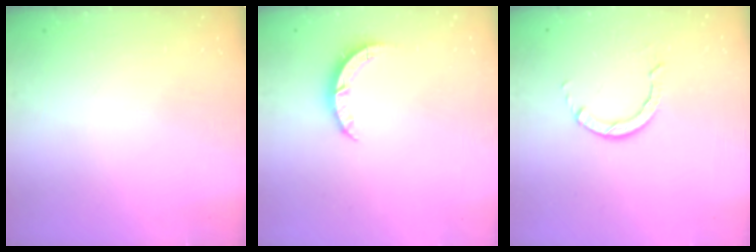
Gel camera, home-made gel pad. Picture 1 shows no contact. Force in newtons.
{"total": 3.5, "press": 3.5, "slide": 0.3}
{"total": 2.8, "press": 2.8, "slide": 0.3}